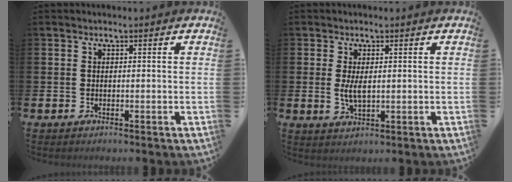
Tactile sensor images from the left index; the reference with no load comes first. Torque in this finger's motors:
{"motor_torque": [0.81, 0.09, 0.17, 0.14]}